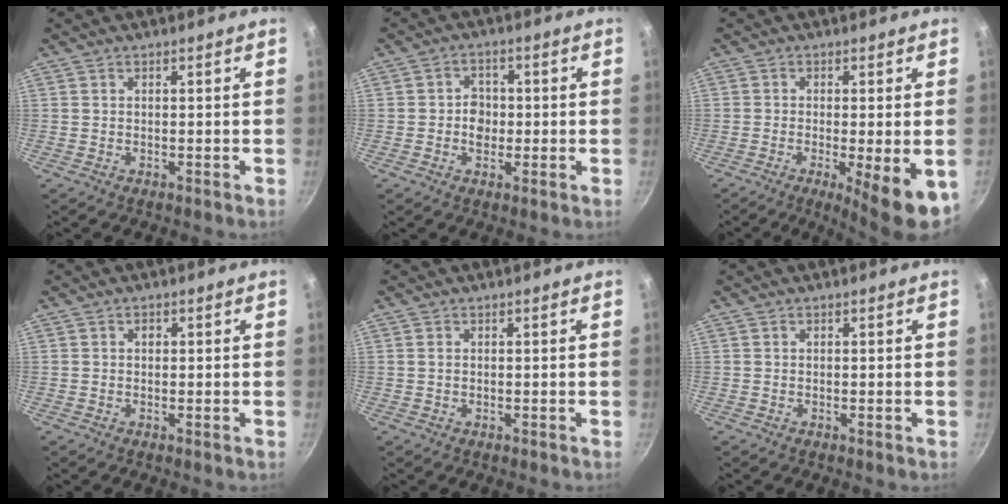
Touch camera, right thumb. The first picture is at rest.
{"total": 4.4, "force": [-0.4, 3.6, 2.4], "torque": [-0.013, 0.008, -0.012]}
{"total": 9.9, "force": [-3.1, 2.1, 9.2], "torque": [-0.129, -0.009, -0.040]}
{"total": 1.0, "force": [0.1, 0.8, 0.6], "torque": [-0.007, 0.002, 0.000]}
{"total": 0.6, "force": [0.1, 0.5, 0.4], "torque": [-0.005, 0.002, 0.002]}
{"total": 0.0}